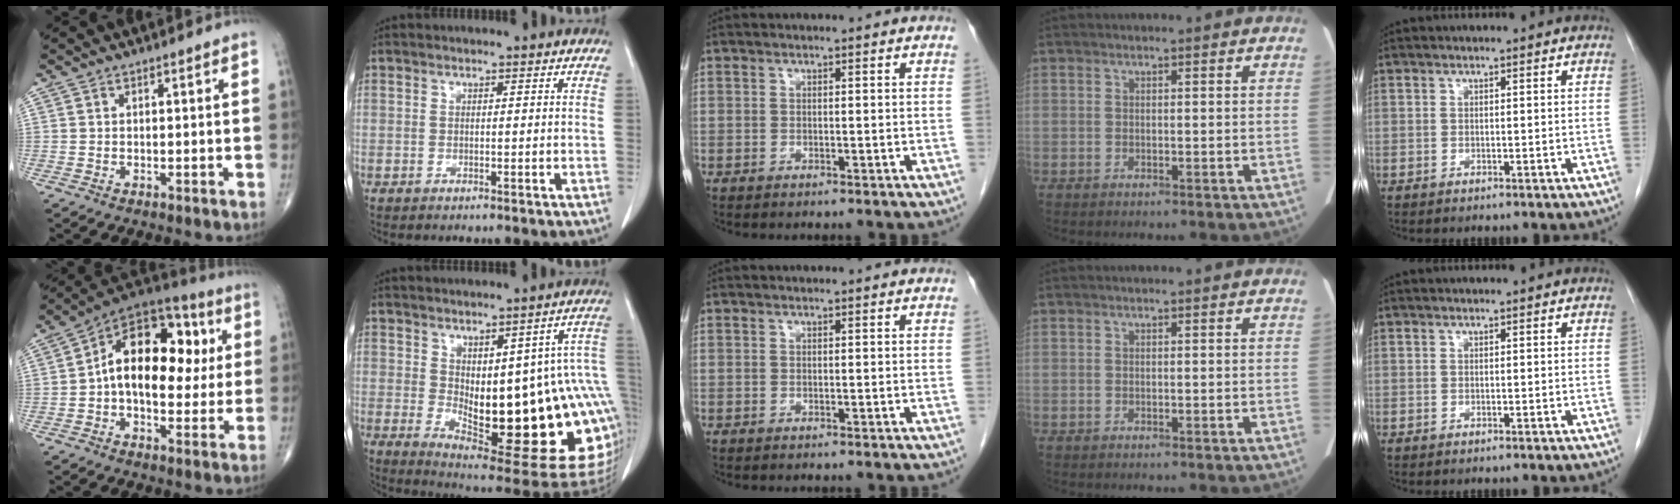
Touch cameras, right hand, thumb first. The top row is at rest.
{"thumb": {"total": 20.0, "force": [2.1, 12.0, 15.8], "torque": [-0.205, 0.032, 0.023]}, "index": {"total": 23.0, "force": [-2.9, 7.1, 21.7], "torque": [-0.212, 0.004, -0.012]}}